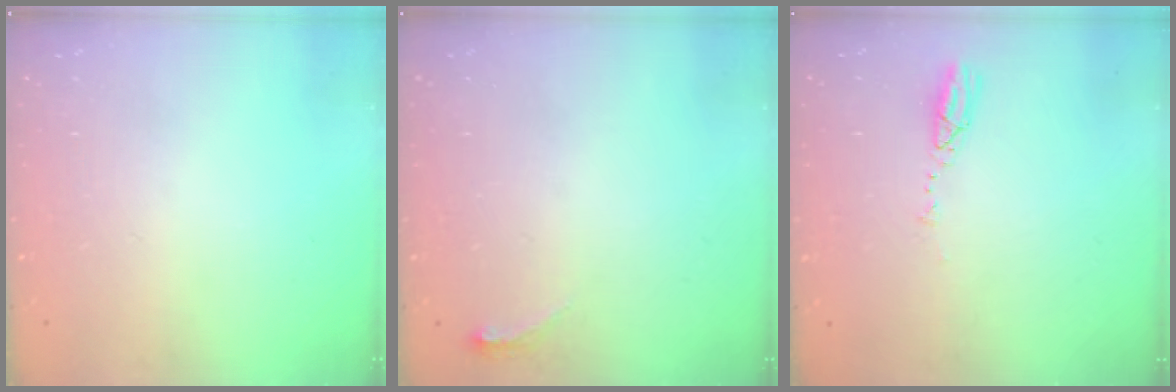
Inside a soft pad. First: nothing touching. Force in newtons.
{"total": 3.7, "press": 3.4, "slide": 1.5}
{"total": 3.7, "press": 3.7, "slide": 0.4}